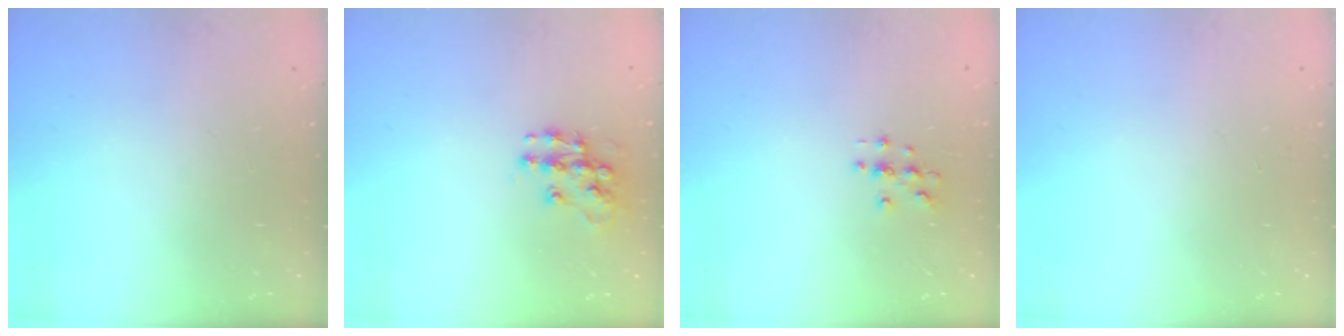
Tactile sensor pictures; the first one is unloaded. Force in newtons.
{"total": 10.9, "press": 10.9, "slide": 0.8}
{"total": 2.9, "press": 2.9, "slide": 0.3}
{"total": 0.0}